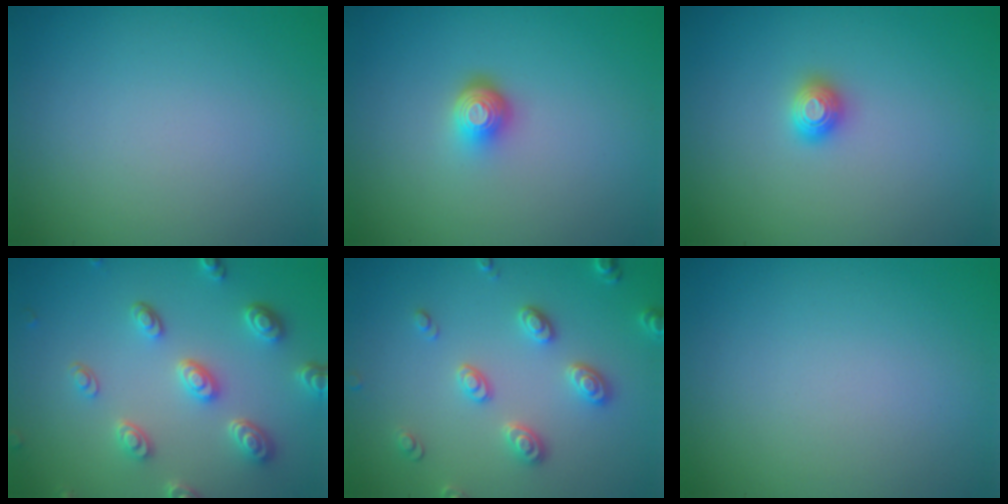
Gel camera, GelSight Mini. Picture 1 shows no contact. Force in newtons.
{"total": 2.3, "press": 1.5, "slide": 1.7}
{"total": 1.2, "press": 1.2, "slide": 0.2}
{"total": 4.6, "press": 3.8, "slide": 2.7}
{"total": 2.9, "press": 2.8, "slide": 0.4}
{"total": 0.0}